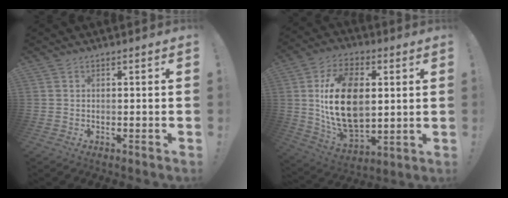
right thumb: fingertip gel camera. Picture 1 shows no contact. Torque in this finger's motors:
{"motor_torque": [1.66, 3.08, 0.43, 0.18, 0.71]}